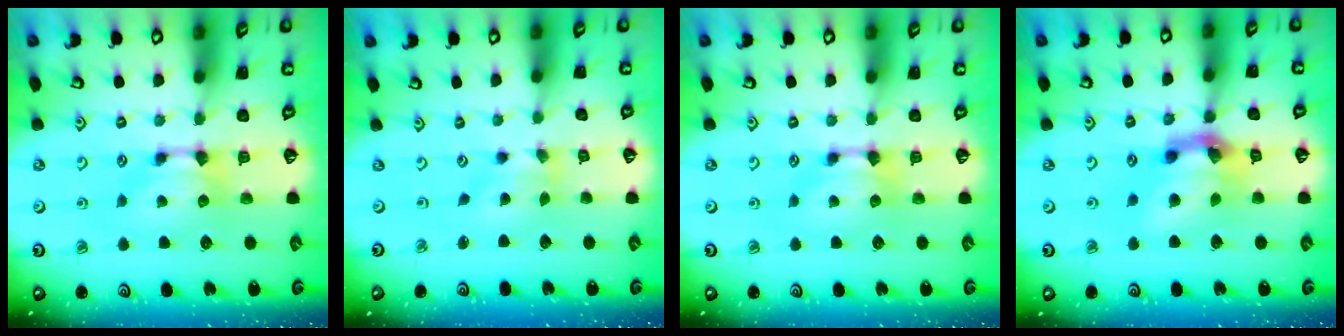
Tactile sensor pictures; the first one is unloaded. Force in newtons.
{"total": 1.3, "press": 0.3, "slide": 1.3}
{"total": 0.0}
{"total": 6.9, "press": 6.5, "slide": 2.5}